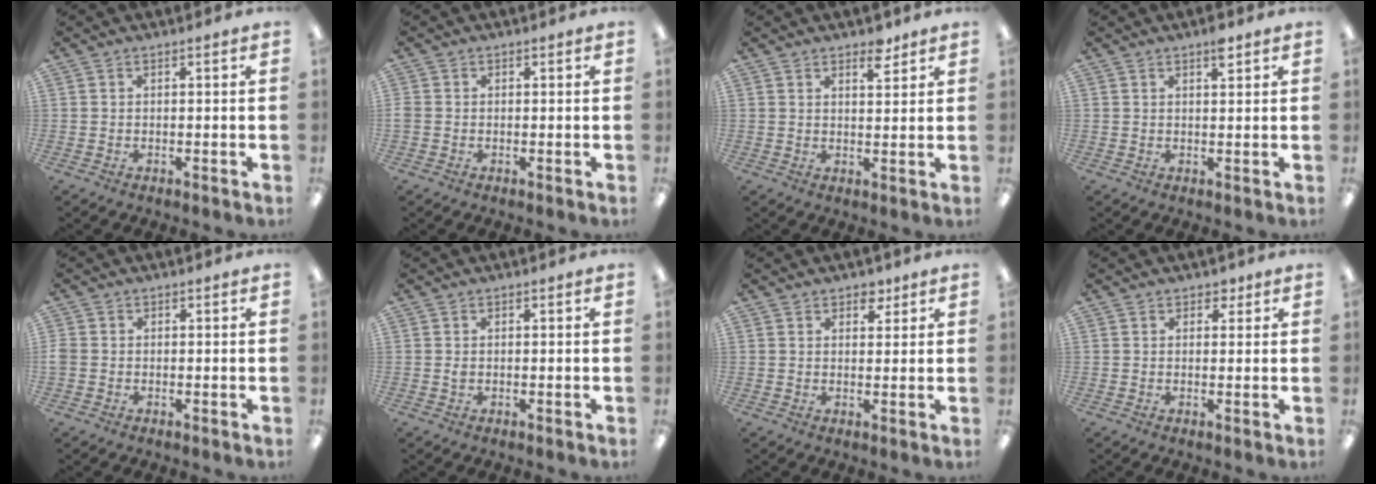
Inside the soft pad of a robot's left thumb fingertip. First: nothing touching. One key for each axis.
{"total": 1.3, "fx": -0.3, "fy": 1.2, "fz": 0.5, "tx": -0.008, "ty": 0.003, "tz": -0.005}
{"total": 4.3, "fx": 3.4, "fy": 1.8, "fz": 2.0, "tx": -0.005, "ty": -0.022, "tz": 0.053}
{"total": 3.1, "fx": 2.1, "fy": 1.0, "fz": 2.1, "tx": -0.022, "ty": -0.008, "tz": 0.032}
{"total": 2.0, "fx": -0.3, "fy": 1.8, "fz": 0.9, "tx": -0.014, "ty": 0.005, "tz": -0.006}
{"total": 0.8, "fx": 0.0, "fy": 0.6, "fz": 0.5, "tx": -0.010, "ty": 0.003, "tz": -0.002}
{"total": 3.5, "fx": 2.6, "fy": 2.2, "fz": 1.0, "tx": 0.007, "ty": -0.010, "tz": 0.041}
{"total": 2.2, "fx": 1.3, "fy": 1.7, "fz": 0.6, "tx": 0.004, "ty": -0.002, "tz": 0.021}